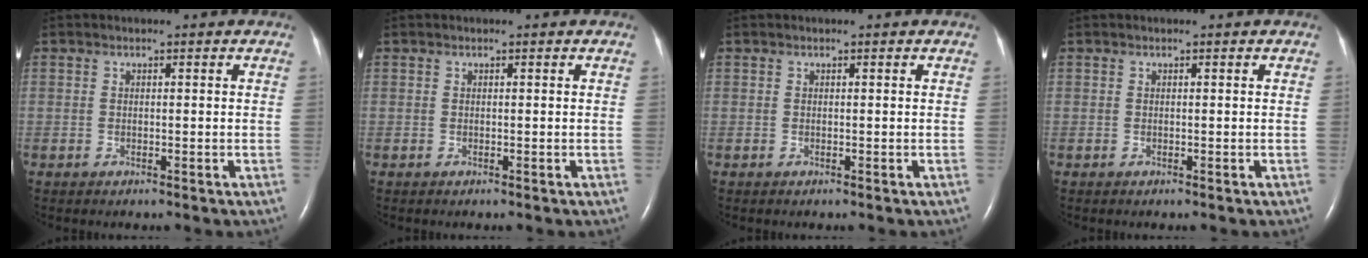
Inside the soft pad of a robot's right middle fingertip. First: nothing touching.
{"total": 0.0}
{"total": 0.0}
{"total": 0.0}